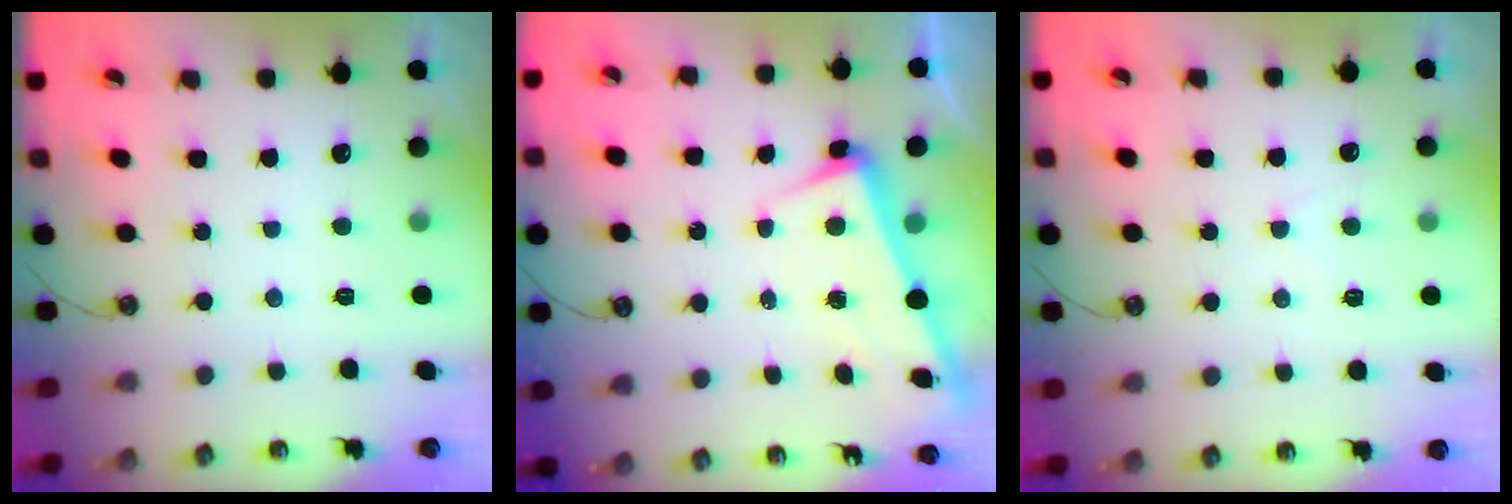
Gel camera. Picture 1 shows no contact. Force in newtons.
{"total": 3.0, "press": 2.9, "slide": 0.8}
{"total": 2.2, "press": 2.1, "slide": 0.4}